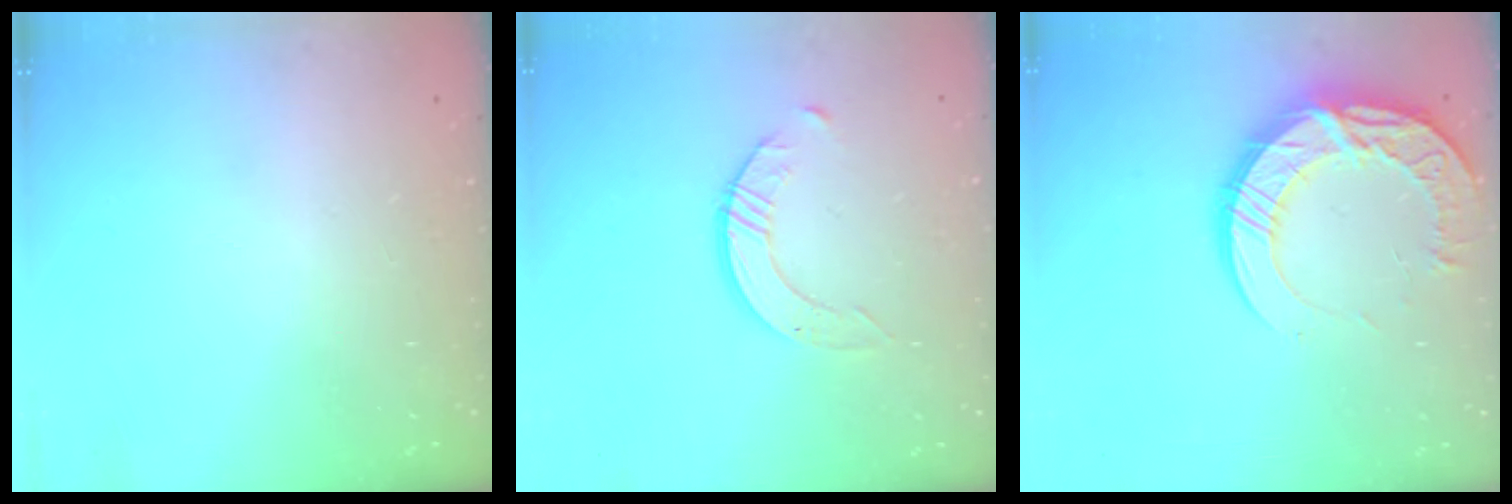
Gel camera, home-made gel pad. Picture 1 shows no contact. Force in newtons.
{"total": 2.5, "press": 2.5, "slide": 0.3}
{"total": 17.2, "press": 17.2, "slide": 0.7}